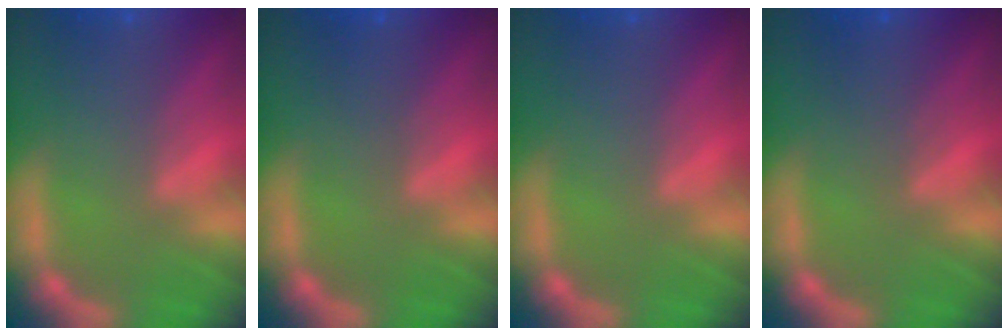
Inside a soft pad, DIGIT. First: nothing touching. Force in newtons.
{"total": 1.5}
{"total": 0.0}
{"total": 2.0}